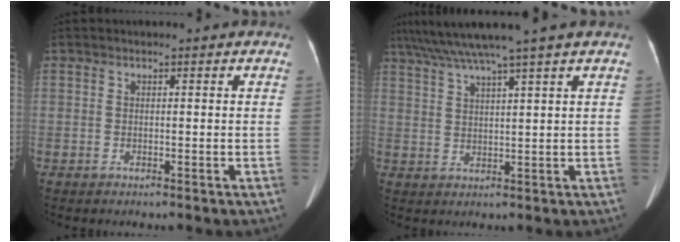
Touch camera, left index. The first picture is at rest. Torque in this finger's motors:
{"motor_torque": [0.63, -0.84, 0.15, 0.17]}